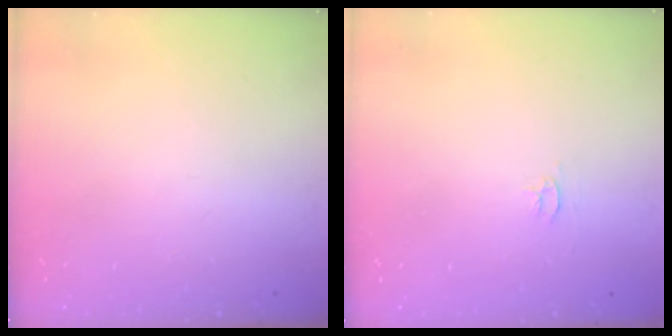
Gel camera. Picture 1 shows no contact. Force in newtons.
{"total": 2.6, "press": 2.6, "slide": 0.3}